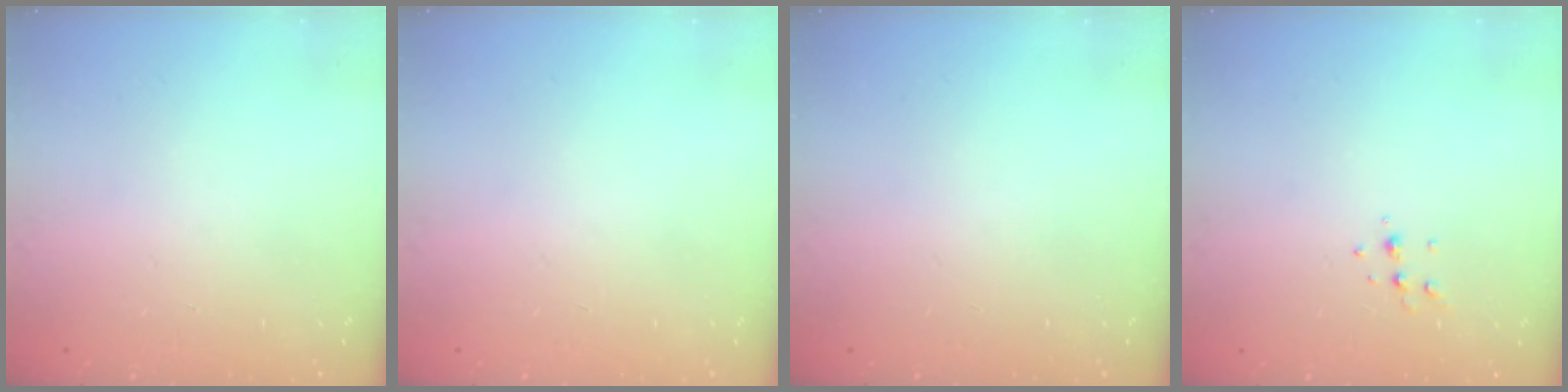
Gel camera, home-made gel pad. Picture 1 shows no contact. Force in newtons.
{"total": 0.0}
{"total": 0.0}
{"total": 4.3, "press": 4.2, "slide": 0.9}